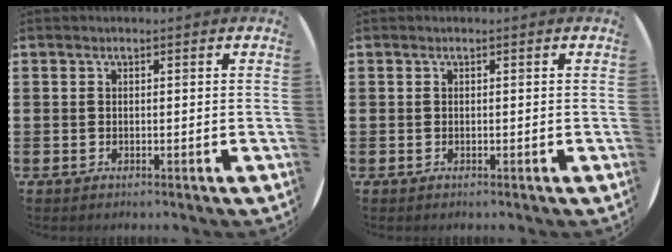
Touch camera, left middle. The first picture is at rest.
{"total": 0.0}